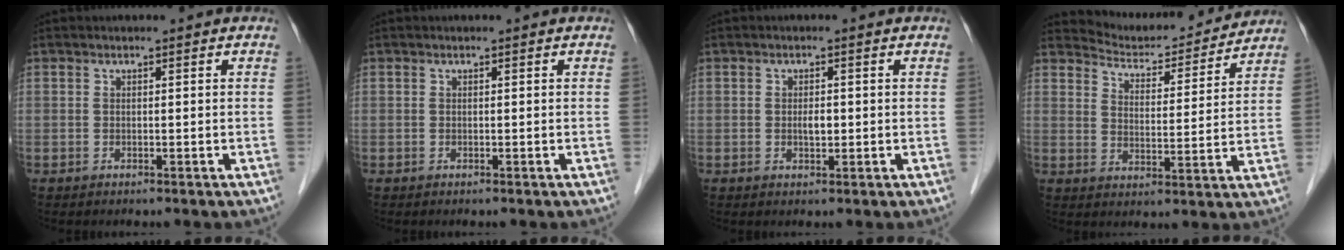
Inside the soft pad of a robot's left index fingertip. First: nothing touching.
{"total": 0.0}
{"total": 1.7, "force": [-0.1, 0.7, 1.5], "torque": [-0.027, 0.000, 0.000]}
{"total": 11.1, "force": [10.9, 1.5, 1.0], "torque": [-0.016, -0.004, 0.157]}